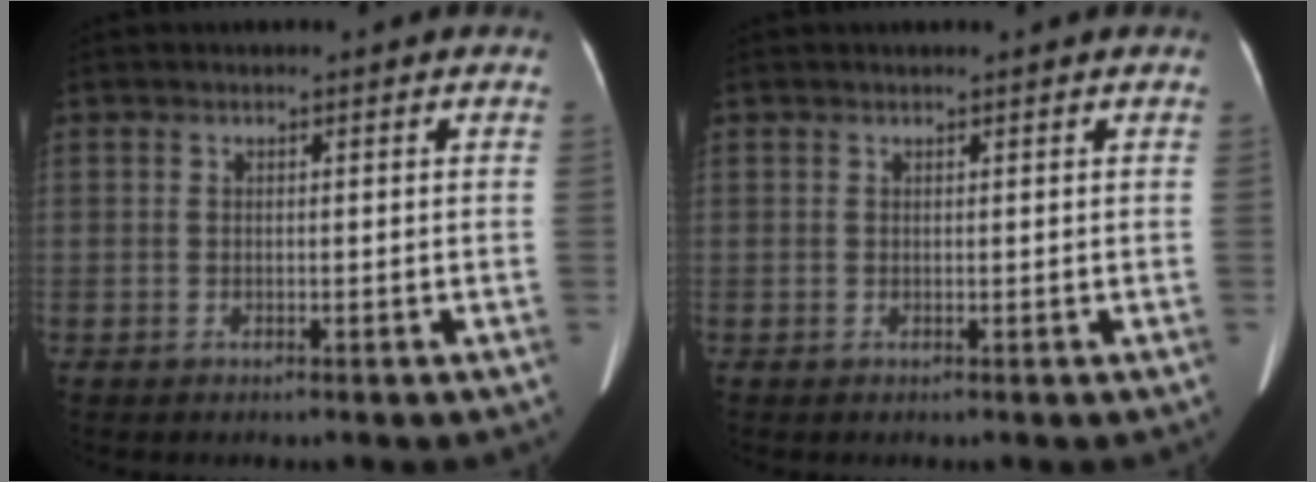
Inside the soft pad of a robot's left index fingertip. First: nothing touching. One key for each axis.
{"total": 0.9, "fx": 0.8, "fy": 0.0, "fz": 0.3, "tx": -0.006, "ty": 0.011, "tz": 0.013}